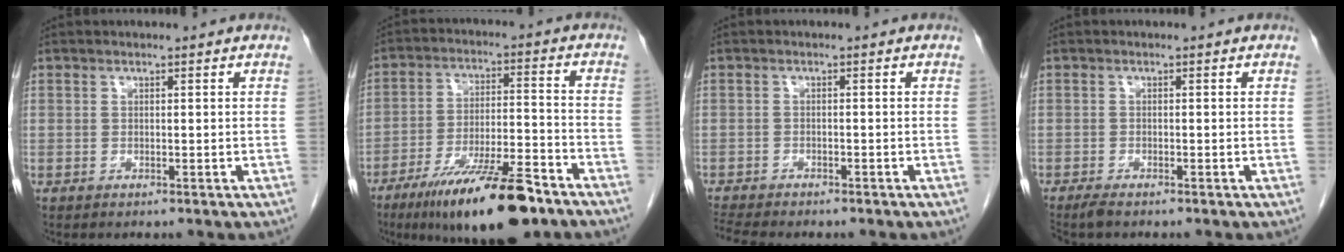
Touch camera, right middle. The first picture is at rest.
{"total": 16.4, "force": [-11.2, 2.9, 11.6], "torque": [-0.177, -0.015, -0.188]}
{"total": 4.9, "force": [-4.4, 0.9, 2.0], "torque": [-0.037, -0.007, -0.070]}
{"total": 1.9, "force": [-1.6, 0.3, 1.0], "torque": [-0.021, -0.006, -0.026]}